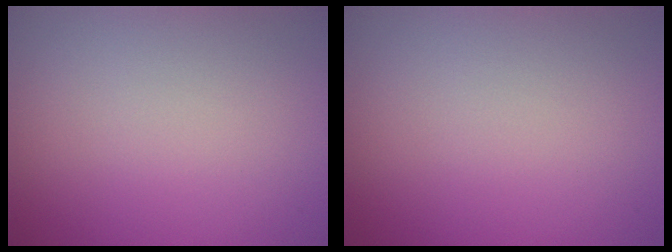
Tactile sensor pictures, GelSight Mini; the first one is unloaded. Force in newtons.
{"total": 0.0}